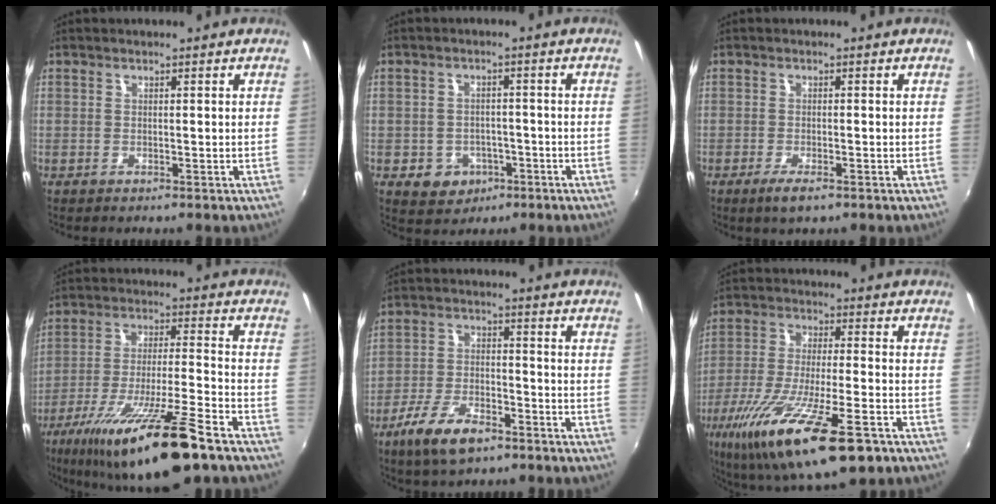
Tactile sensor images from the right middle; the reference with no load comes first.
{"total": 6.3, "force": [-2.6, 5.4, 2.1], "torque": [-0.059, 0.009, -0.024]}
{"total": 3.2, "force": [-2.0, 0.8, 2.4], "torque": [-0.052, -0.011, -0.037]}
{"total": 20.3, "force": [-13.8, 1.9, 14.8], "torque": [-0.271, -0.041, -0.229]}
{"total": 9.9, "force": [-6.5, 3.7, 6.5], "torque": [-0.147, -0.009, -0.121]}
{"total": 23.1, "force": [-12.9, 5.2, 18.5], "torque": [-0.354, -0.071, -0.222]}